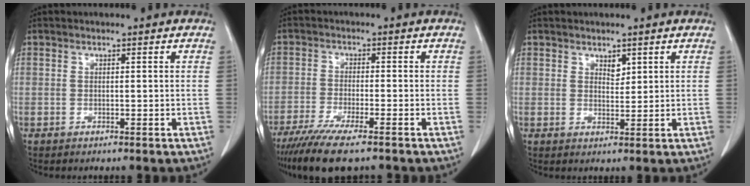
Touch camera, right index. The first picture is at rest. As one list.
[{"total": 9.5, "force": [-7.3, 0.8, 6.0], "torque": [-0.099, -0.023, -0.120]}, {"total": 1.7, "force": [1.2, 0.9, 0.9], "torque": [-0.014, -0.005, 0.023]}]